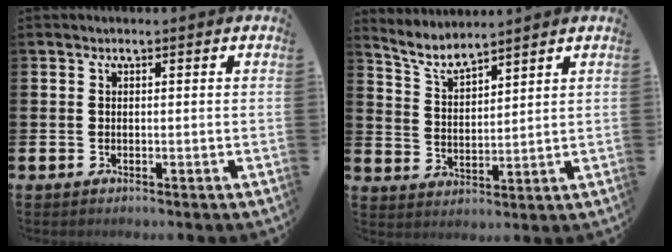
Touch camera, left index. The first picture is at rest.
{"total": 5.3, "force": [5.0, 0.7, 1.6], "torque": [-0.055, -0.023, 0.091]}